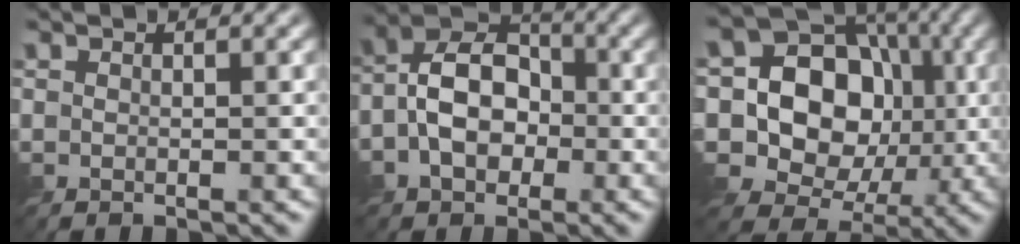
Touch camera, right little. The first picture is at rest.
{"total": 6.1, "force": [-1.5, 4.2, 4.1], "torque": [-0.065, 0.007, -0.037]}
{"total": 13.9, "force": [0.4, 11.7, 7.5], "torque": [-0.147, 0.032, -0.019]}